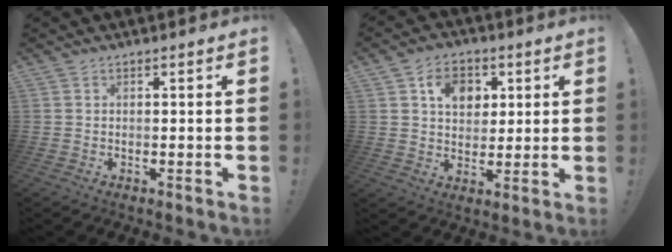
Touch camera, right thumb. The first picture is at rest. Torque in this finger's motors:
{"motor_torque": [1.34, 1.36, -0.01, 0.02, 0.36]}